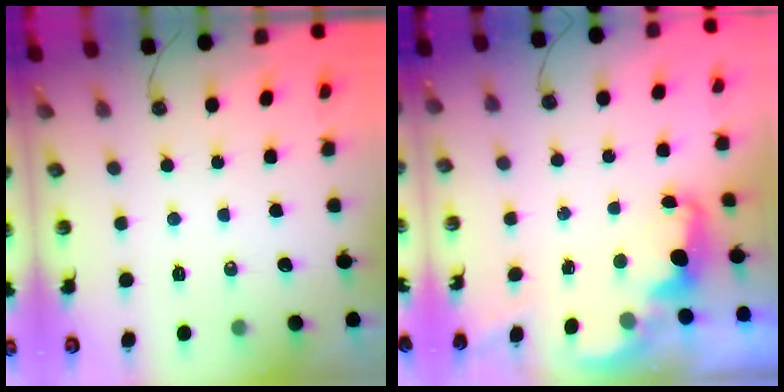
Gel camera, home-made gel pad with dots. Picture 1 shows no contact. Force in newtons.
{"total": 2.2, "press": 2.2, "slide": 0.5}